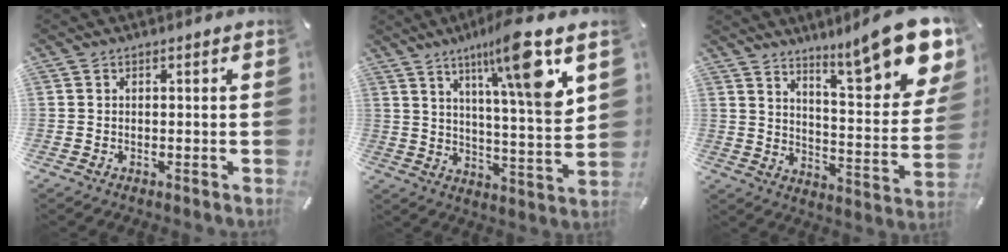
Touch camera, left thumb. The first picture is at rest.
{"total": 16.2, "force": [9.4, 2.2, 13.0], "torque": [-0.204, -0.049, 0.140]}
{"total": 17.5, "force": [13.2, 3.9, 10.7], "torque": [-0.156, -0.109, 0.216]}